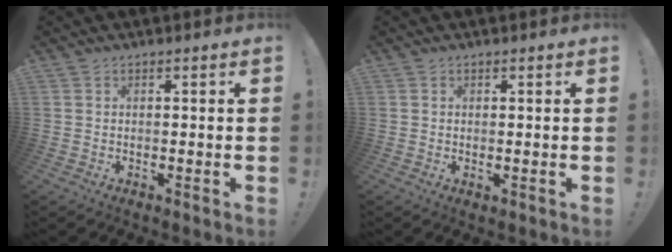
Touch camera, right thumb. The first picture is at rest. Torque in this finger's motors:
{"motor_torque": [-0.21, -0.15, 0.19, -0.24, 0.05]}